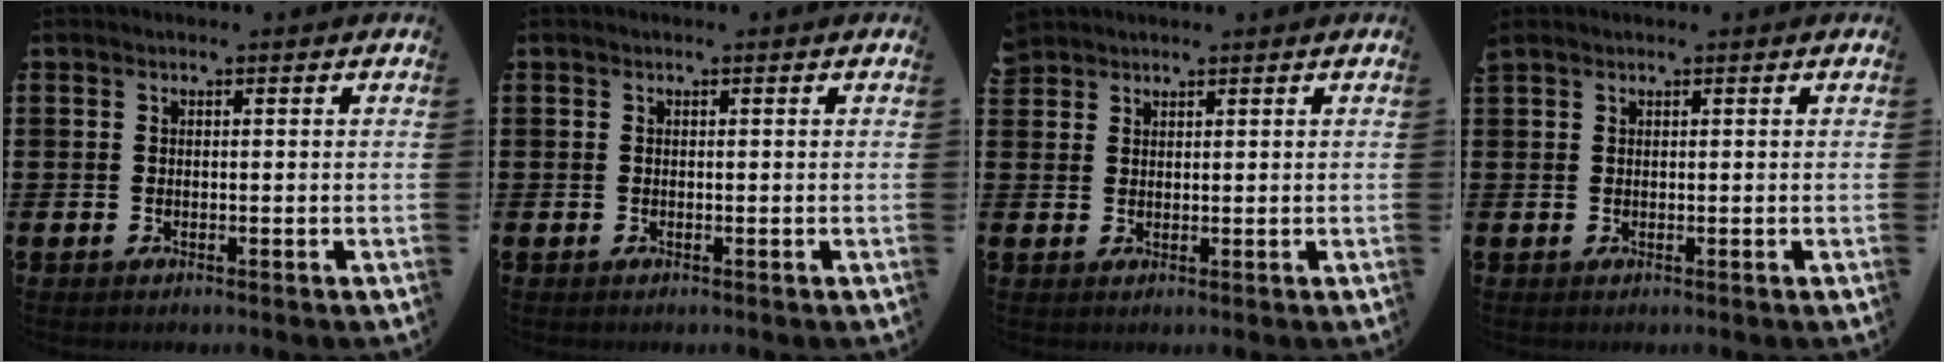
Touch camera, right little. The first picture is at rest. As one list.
[{"total": 0.0}, {"total": 1.8, "force": [1.7, 0.5, -0.1], "torque": [0.007, 0.000, 0.031]}, {"total": 0.5, "force": [0.5, 0.2, 0.0], "torque": [0.007, -0.002, 0.008]}]